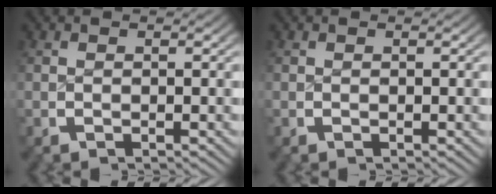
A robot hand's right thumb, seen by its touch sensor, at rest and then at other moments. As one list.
[{"total": 0.0}]